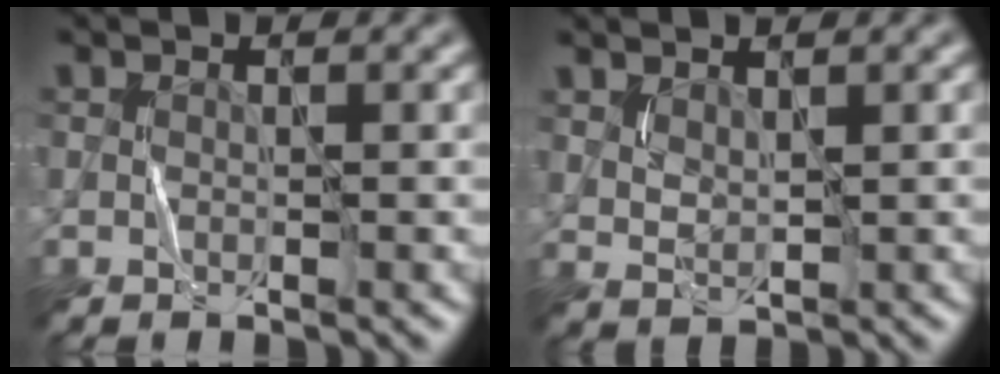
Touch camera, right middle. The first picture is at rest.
{"total": 1.7, "force": [1.2, 0.7, 1.0], "torque": [-0.024, -0.003, 0.029]}